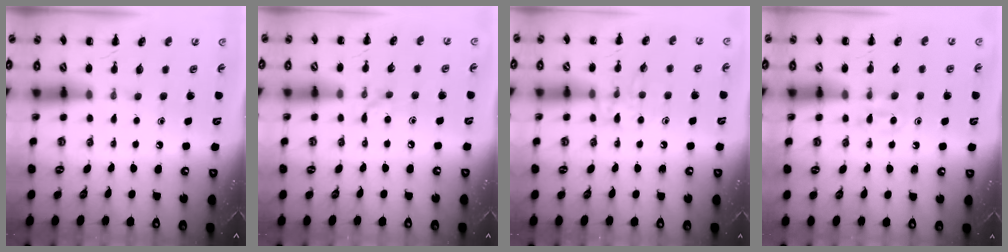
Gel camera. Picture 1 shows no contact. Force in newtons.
{"total": 5.2, "press": 4.9, "slide": 1.6}
{"total": 8.8, "press": 8.8, "slide": 1.1}
{"total": 5.9, "press": 5.8, "slide": 1.4}